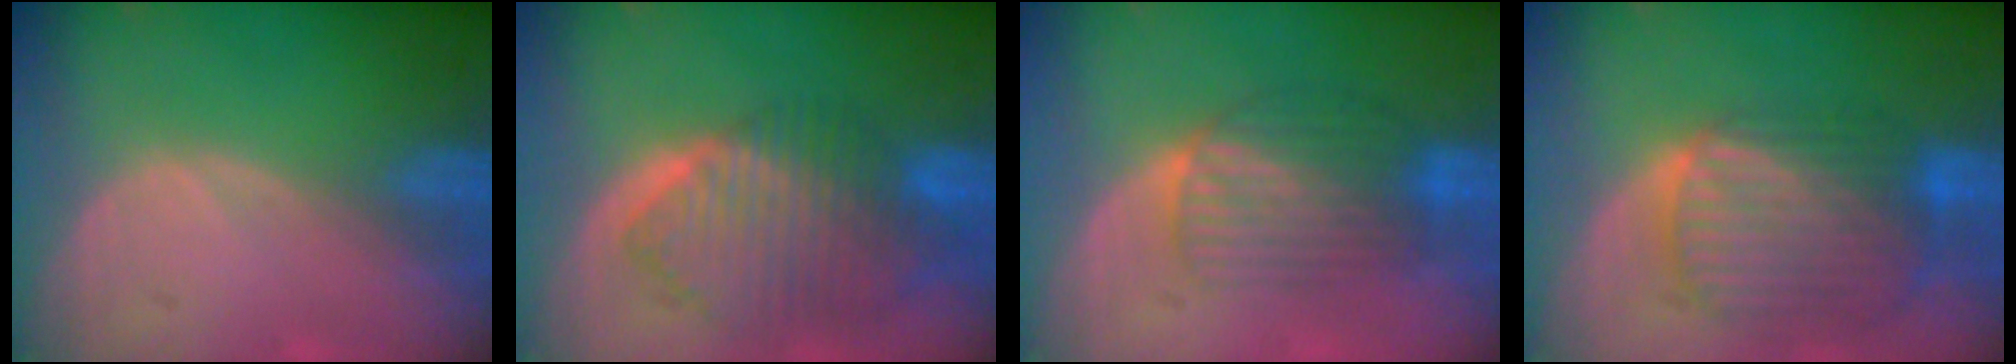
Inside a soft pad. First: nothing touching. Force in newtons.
{"total": 10.1, "press": 8.6, "slide": 5.2}
{"total": 6.4, "press": 6.3, "slide": 1.3}
{"total": 10.3, "press": 8.7, "slide": 5.6}